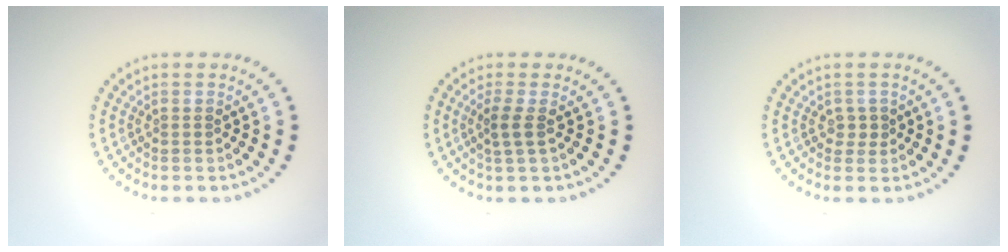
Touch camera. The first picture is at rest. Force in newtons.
{"total": 1.6, "press": 1.3, "slide": 1.0}
{"total": 1.1, "press": 0.9, "slide": 0.6}